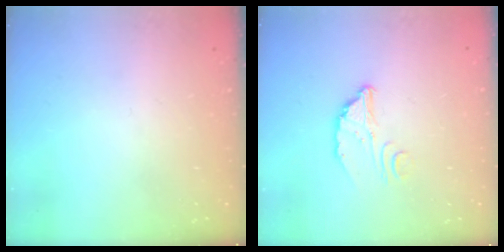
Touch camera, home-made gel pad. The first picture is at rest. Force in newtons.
{"total": 3.1, "press": 3.1, "slide": 0.2}